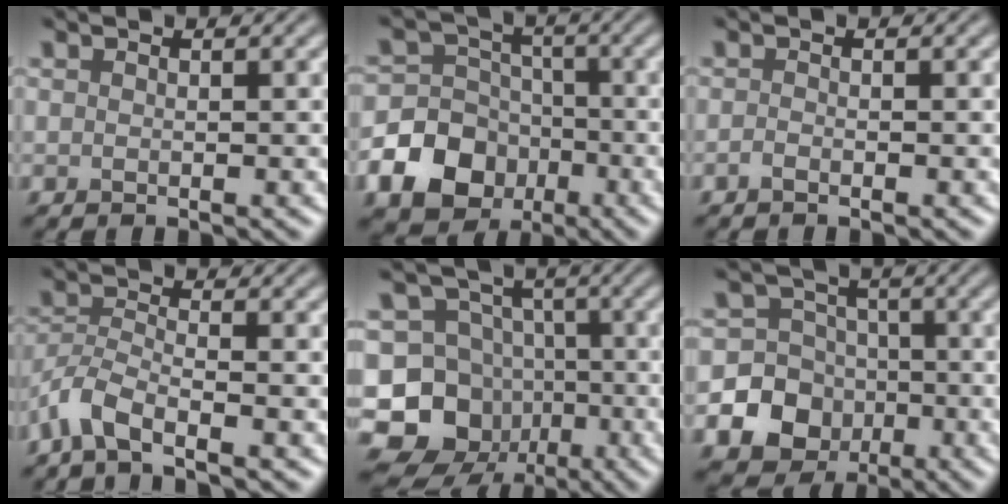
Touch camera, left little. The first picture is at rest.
{"total": 13.2, "force": [-5.5, 11.3, 3.9], "torque": [-0.091, -0.039, -0.111]}
{"total": 0.7, "force": [-0.5, 0.2, 0.4], "torque": [-0.008, -0.001, -0.010]}
{"total": 3.8, "force": [-2.8, 0.9, 2.5], "torque": [-0.054, -0.004, -0.068]}
{"total": 11.3, "force": [-4.5, 9.8, 3.5], "torque": [-0.069, 0.008, -0.096]}
{"total": 15.7, "force": [-5.2, 14.6, 2.7], "torque": [-0.088, -0.030, -0.100]}